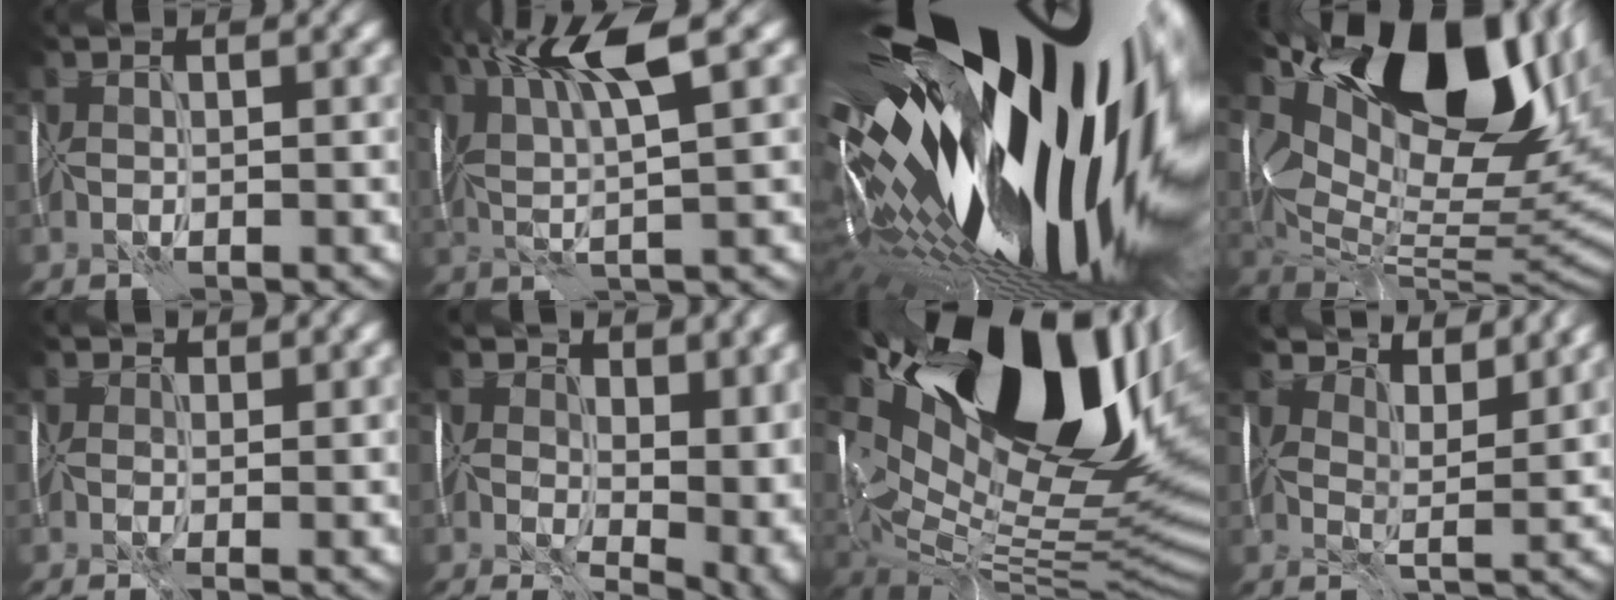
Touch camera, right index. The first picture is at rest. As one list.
[{"total": 7.6, "force": [3.6, 1.5, 6.5], "torque": [-0.130, 0.020, 0.065]}, {"total": 21.7, "force": [1.0, 11.1, 18.6], "torque": [-0.324, -0.054, 0.012]}, {"total": 17.3, "force": [8.0, 8.9, 12.5], "torque": [-0.222, 0.022, 0.144]}, {"total": 2.6, "force": [1.4, 1.4, 1.7], "torque": [-0.035, 0.006, 0.015]}, {"total": 12.5, "force": [3.9, 7.7, 9.0], "torque": [-0.120, 0.008, 0.083]}, {"total": 19.9, "force": [7.1, 10.3, 15.4], "torque": [-0.255, -0.003, 0.140]}, {"total": 6.1, "force": [5.7, 1.5, 1.6], "torque": [-0.048, 0.005, 0.081]}]